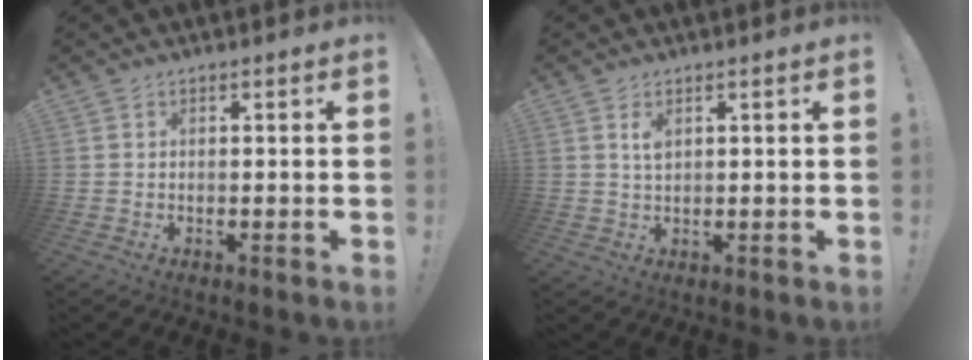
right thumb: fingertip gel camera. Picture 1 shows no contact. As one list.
[{"total": 3.0, "force": [1.6, 1.9, 1.7], "torque": [-0.022, -0.007, 0.026]}]